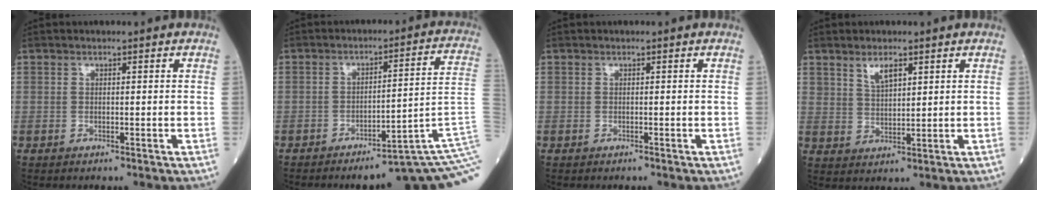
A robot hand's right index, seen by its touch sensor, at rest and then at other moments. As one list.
[{"total": 12.5, "force": [-5.8, -1.5, 11.0], "torque": [-0.064, 0.045, -0.073]}, {"total": 0.0}, {"total": 3.7, "force": [2.3, 1.4, 2.5], "torque": [-0.050, 0.001, 0.048]}]